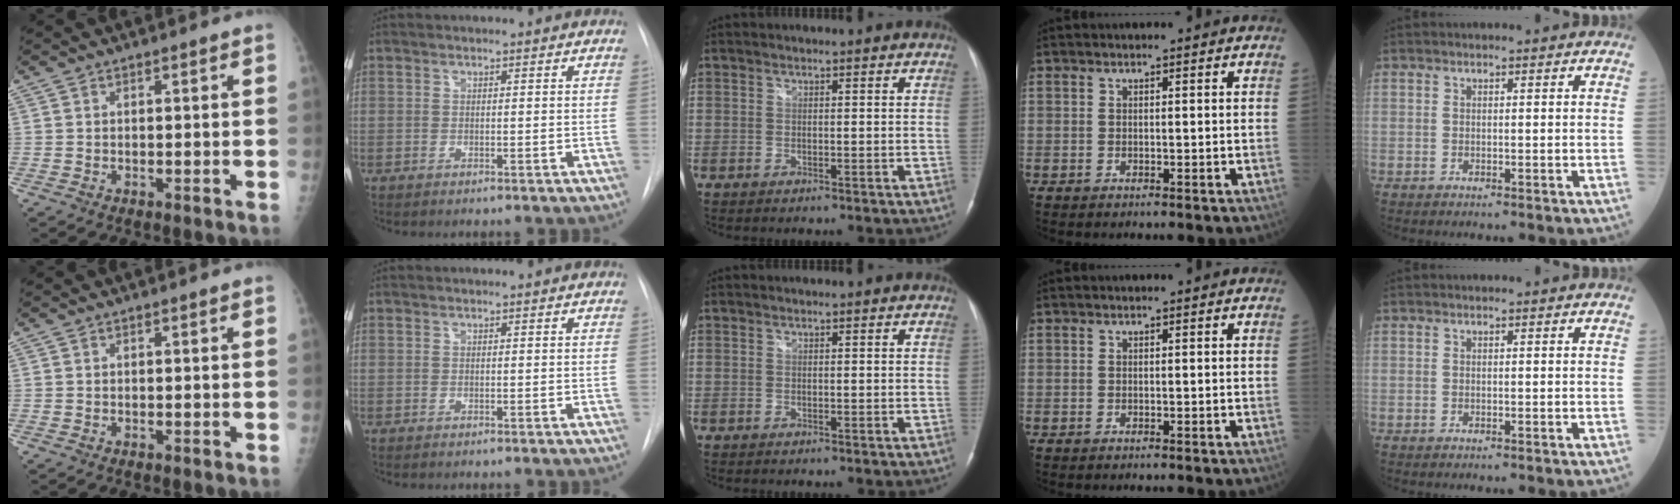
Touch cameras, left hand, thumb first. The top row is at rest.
{}